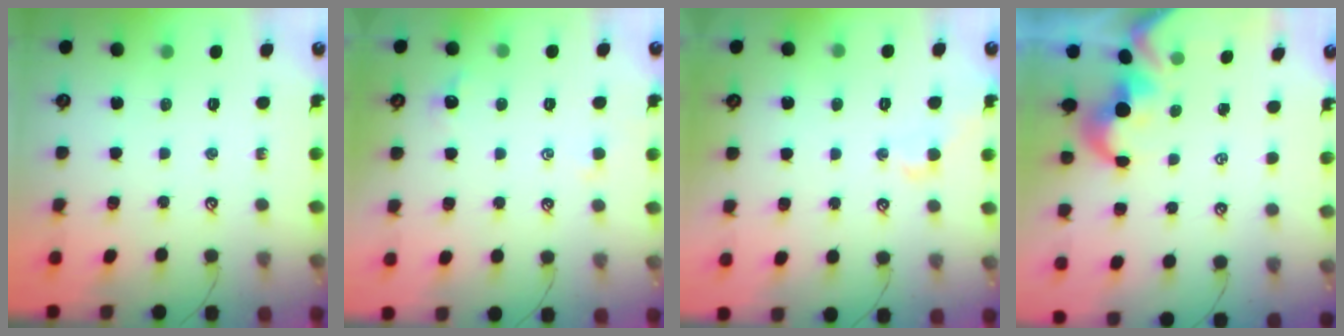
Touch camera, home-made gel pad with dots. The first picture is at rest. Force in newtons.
{"total": 0.6, "press": 0.4, "slide": 0.5}
{"total": 0.8, "press": 0.7, "slide": 0.5}
{"total": 1.7, "press": 1.4, "slide": 1.0}